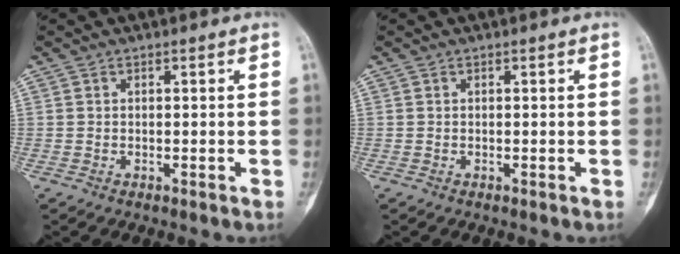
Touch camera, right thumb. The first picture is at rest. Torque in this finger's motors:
{"motor_torque": [0.17, 0.03, 0.07, -0.07, 0.06]}